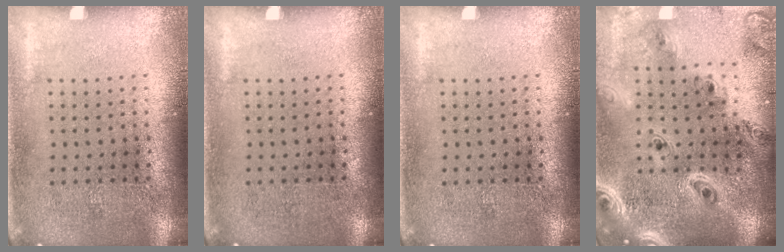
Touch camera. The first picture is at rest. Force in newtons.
{"total": 0.0}
{"total": 0.0}
{"total": 2.6, "press": 2.3, "slide": 1.2}